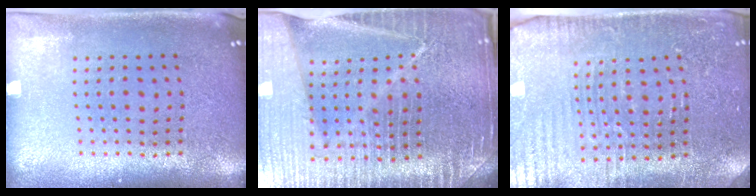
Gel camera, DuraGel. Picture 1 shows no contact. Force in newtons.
{"total": 6.4, "press": 5.6, "slide": 3.2}
{"total": 3.4, "press": 3.4, "slide": 0.2}